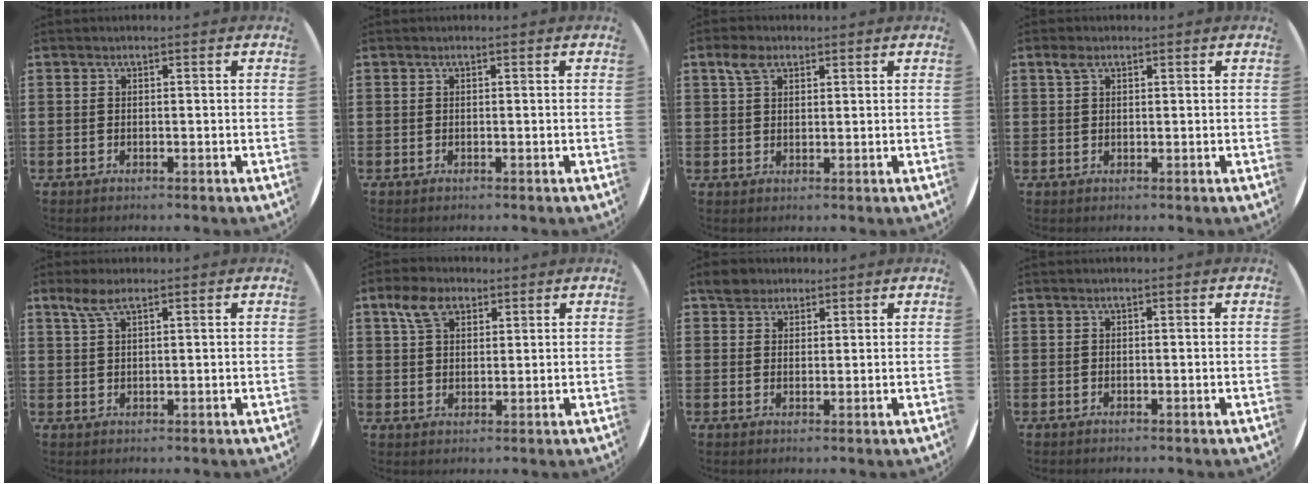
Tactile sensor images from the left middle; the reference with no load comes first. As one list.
[{"total": 0.0}, {"total": 3.0, "force": [2.0, 1.8, 1.4], "torque": [-0.023, 0.005, 0.035]}, {"total": 1.5, "force": [0.9, 0.9, 0.7], "torque": [-0.008, 0.003, 0.015]}, {"total": 2.8, "force": [1.9, 0.7, 1.9], "torque": [-0.041, 0.005, 0.034]}, {"total": 5.1, "force": [3.2, 3.0, 2.6], "torque": [-0.053, 0.009, 0.057]}, {"total": 3.2, "force": [2.7, 1.7, 0.1], "torque": [0.005, 0.002, 0.050]}, {"total": 0.0}]